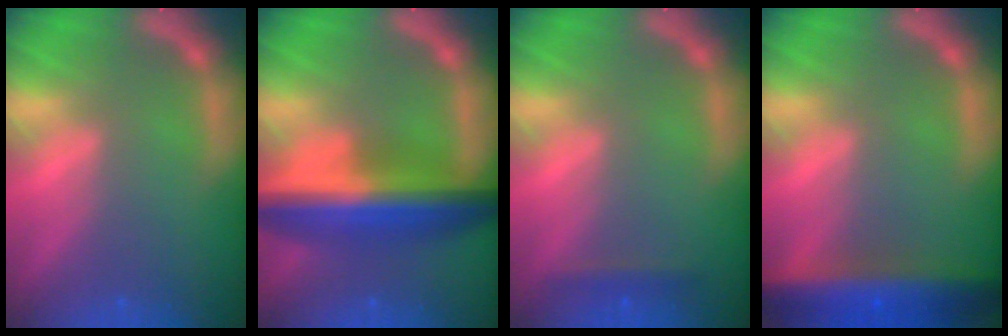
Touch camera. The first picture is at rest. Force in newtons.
{"total": 10.0}
{"total": 1.4}
{"total": 8.6}